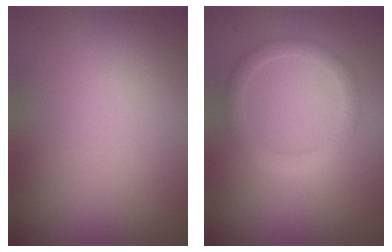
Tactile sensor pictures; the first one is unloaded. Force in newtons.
{"total": 2.1, "press": 2.1, "slide": 0.1}